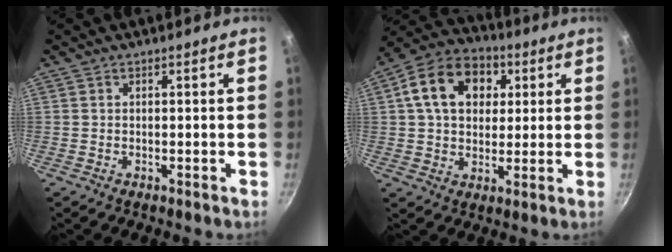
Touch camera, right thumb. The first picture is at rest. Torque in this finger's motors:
{"motor_torque": [-0.19, 1.79, 0.98, 0.12, 0.11]}